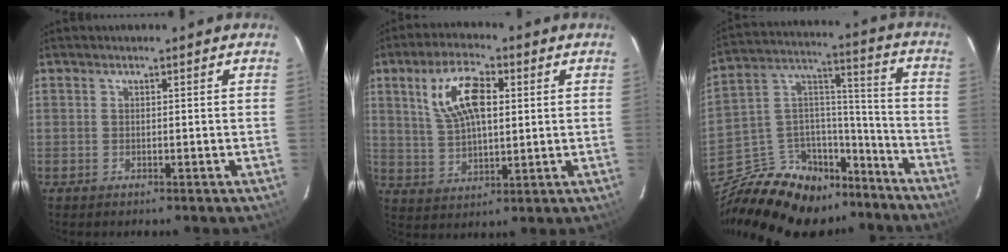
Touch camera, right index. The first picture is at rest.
{"total": 11.2, "force": [3.5, 5.2, 9.3], "torque": [-0.183, 0.016, 0.072]}
{"total": 23.9, "force": [-17.5, 13.2, 9.5], "torque": [-0.214, 0.073, -0.253]}